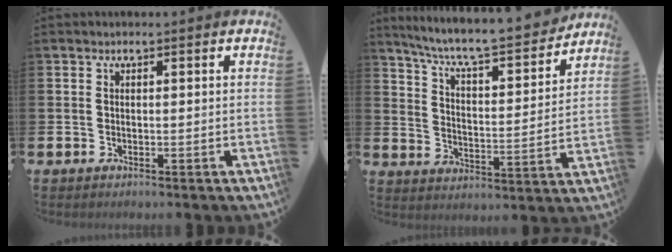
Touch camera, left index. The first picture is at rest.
{"total": 8.4, "force": [7.7, 0.8, 3.1], "torque": [-0.086, -0.059, 0.128]}